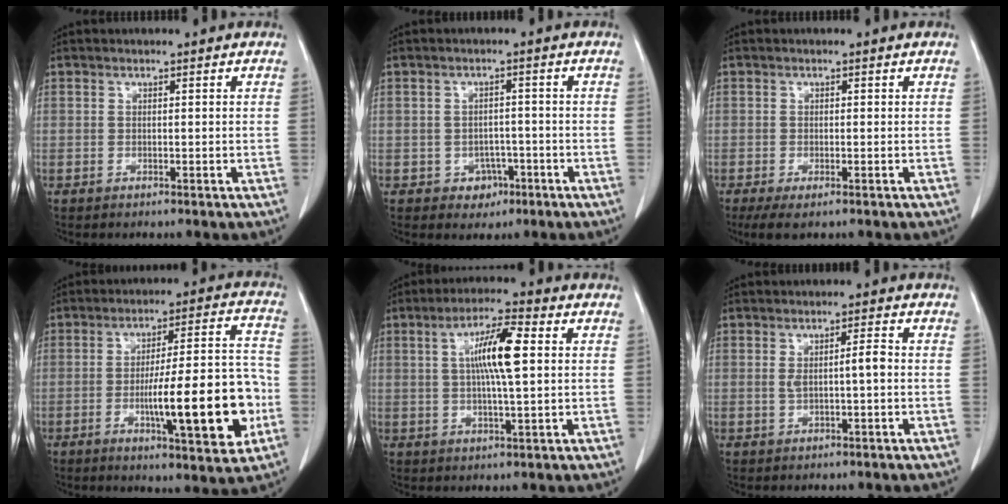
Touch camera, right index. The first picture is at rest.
{"total": 3.3, "force": [-1.5, 2.8, 1.0], "torque": [-0.005, 0.010, -0.010]}
{"total": 3.1, "force": [-1.9, 0.9, 2.3], "torque": [-0.044, -0.008, -0.028]}
{"total": 17.2, "force": [-4.5, 2.9, 16.4], "torque": [-0.244, 0.013, -0.059]}
{"total": 8.8, "force": [1.6, 0.9, 8.6], "torque": [-0.159, 0.008, 0.025]}
{"total": 3.3, "force": [-0.1, 0.5, 3.3], "torque": [-0.061, 0.008, 0.003]}